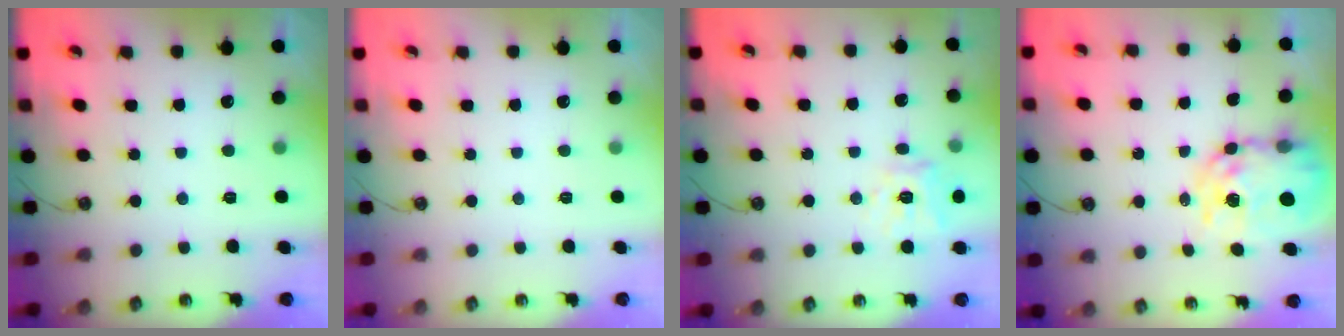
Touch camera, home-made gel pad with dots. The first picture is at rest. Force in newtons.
{"total": 0.0}
{"total": 12.1, "press": 12.0, "slide": 1.5}
{"total": 13.3, "press": 13.2, "slide": 1.1}